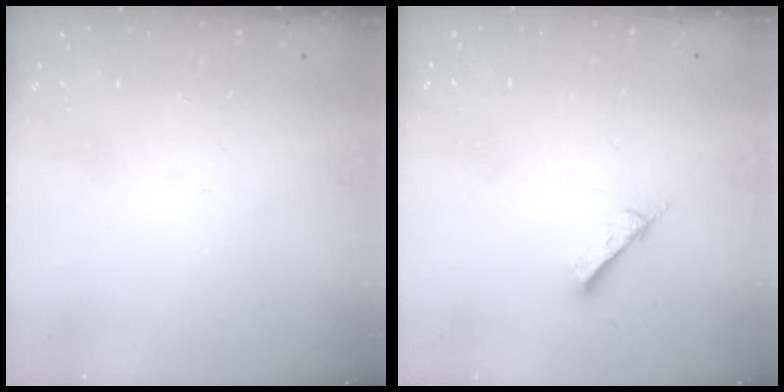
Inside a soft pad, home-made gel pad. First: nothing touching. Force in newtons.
{"total": 2.6, "press": 2.6, "slide": 0.1}